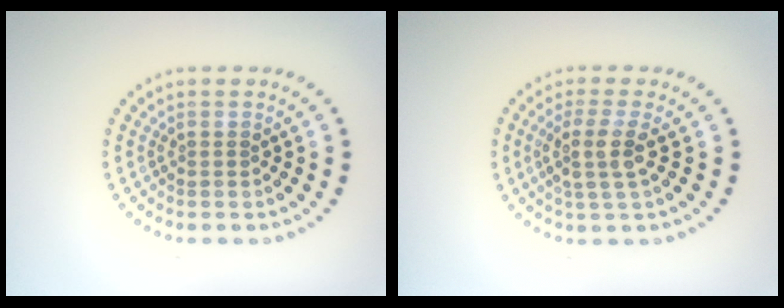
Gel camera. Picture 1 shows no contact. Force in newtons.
{"total": 3.0, "press": 2.4, "slide": 1.8}